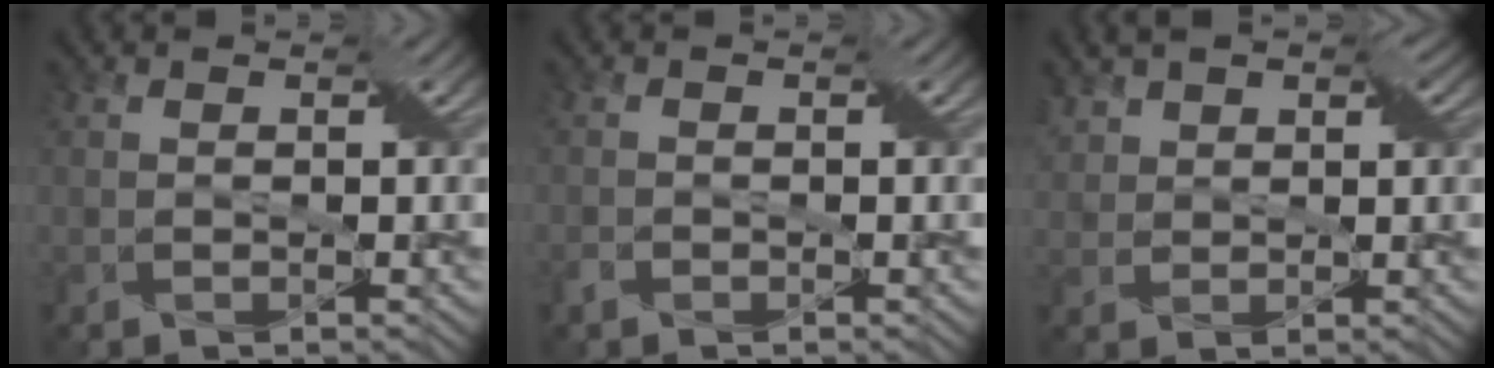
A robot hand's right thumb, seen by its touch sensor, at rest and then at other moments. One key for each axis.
{"total": 1.0, "fx": -0.7, "fy": 0.6, "fz": 0.4, "tx": -0.013, "ty": 0.002, "tz": -0.015}
{"total": 4.7, "fx": 2.9, "fy": 2.9, "fz": 2.4, "tx": -0.056, "ty": 0.012, "tz": 0.051}